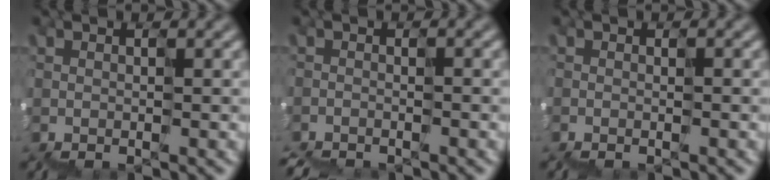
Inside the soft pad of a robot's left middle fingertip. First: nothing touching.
{"total": 2.7, "force": [-2.7, 0.2, 0.0], "torque": [-0.002, -0.011, -0.025]}
{"total": 0.6, "force": [-0.6, 0.0, -0.2], "torque": [0.007, -0.008, -0.007]}